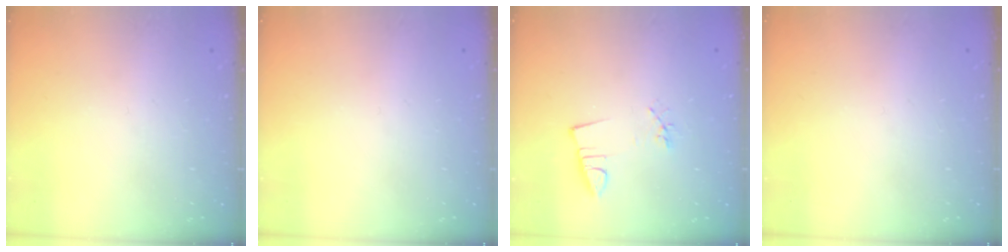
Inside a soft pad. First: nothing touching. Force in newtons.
{"total": 0.0}
{"total": 2.9, "press": 1.5, "slide": 2.5}
{"total": 0.0}